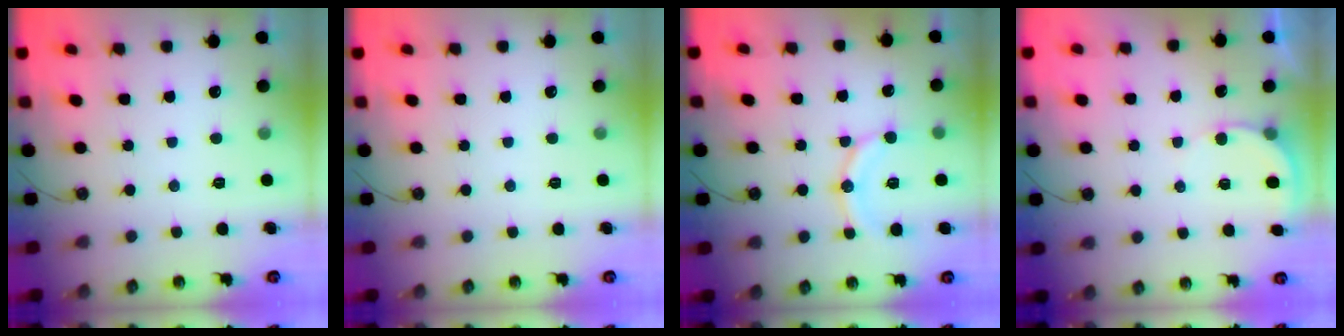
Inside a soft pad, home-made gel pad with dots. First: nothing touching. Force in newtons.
{"total": 0.0}
{"total": 12.3, "press": 12.0, "slide": 2.7}
{"total": 4.3, "press": 4.3, "slide": 0.3}